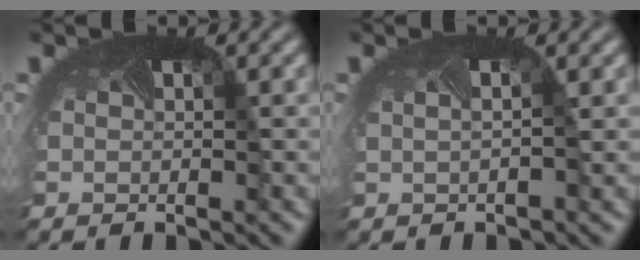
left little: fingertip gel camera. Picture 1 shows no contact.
{"total": 1.3, "force": [0.5, 0.9, 0.7], "torque": [0.006, 0.020, -0.005]}